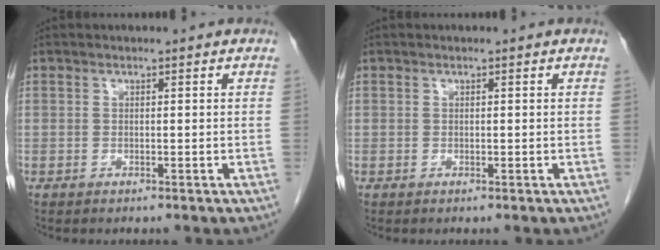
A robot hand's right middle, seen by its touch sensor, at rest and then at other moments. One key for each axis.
{"total": 0.0}